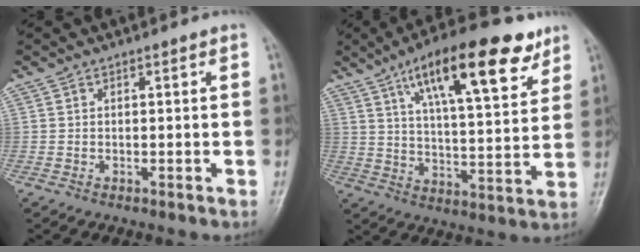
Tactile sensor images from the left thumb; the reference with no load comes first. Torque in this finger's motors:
{"motor_torque": [1.36, 1.37, 1.52, -1.25, 0.25]}